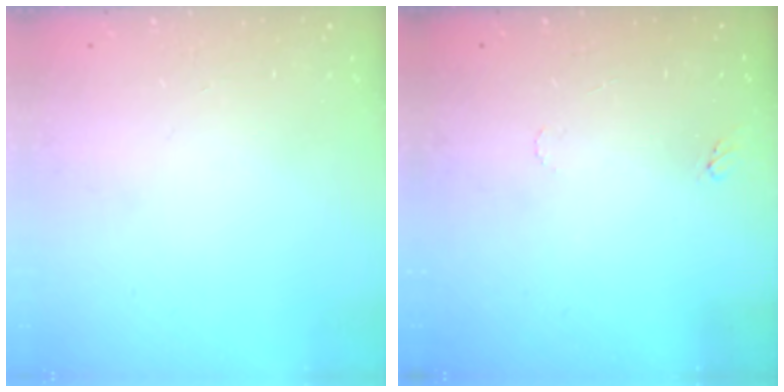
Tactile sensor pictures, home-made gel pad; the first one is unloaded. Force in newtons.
{"total": 4.9, "press": 4.9, "slide": 0.5}